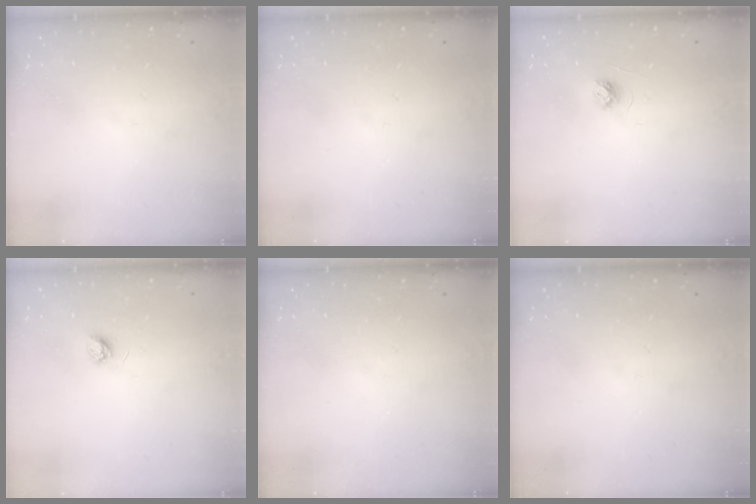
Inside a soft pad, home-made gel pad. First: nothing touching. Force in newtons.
{"total": 0.0}
{"total": 3.8, "press": 3.7, "slide": 0.5}
{"total": 3.2, "press": 3.1, "slide": 0.4}
{"total": 0.0}
{"total": 0.0}